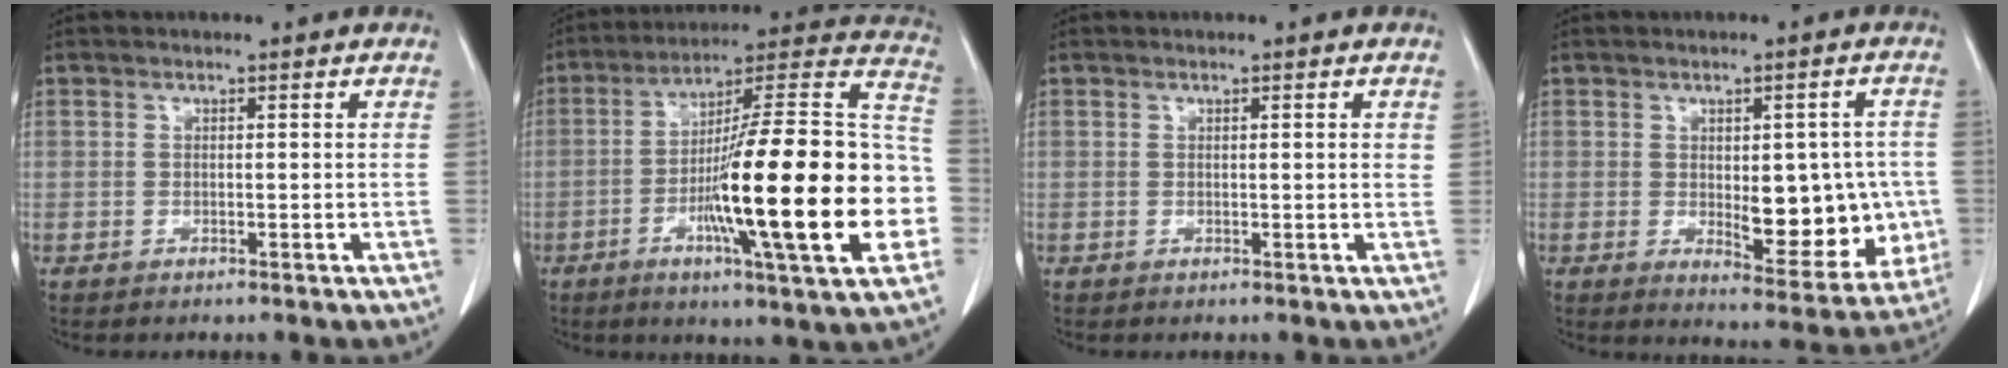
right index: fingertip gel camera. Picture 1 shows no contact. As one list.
[{"total": 27.8, "force": [-6.1, 2.1, 27.1], "torque": [-0.350, 0.000, -0.107]}, {"total": 1.0, "force": [0.4, 0.1, 1.0], "torque": [-0.016, 0.001, 0.004]}, {"total": 11.7, "force": [-1.0, 5.1, 10.5], "torque": [-0.119, 0.002, 0.004]}]